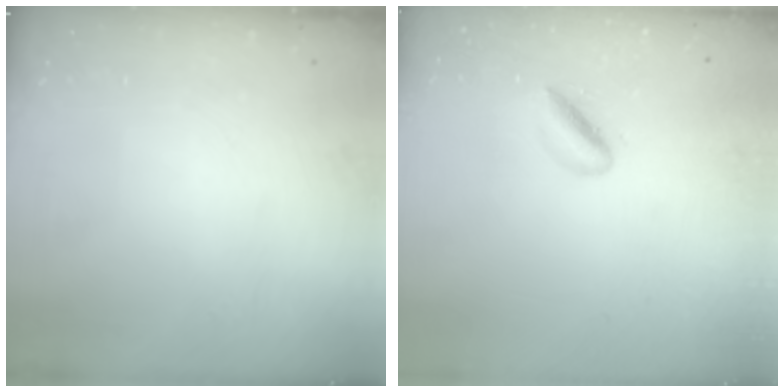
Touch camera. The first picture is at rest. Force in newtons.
{"total": 2.6, "press": 2.6, "slide": 0.4}